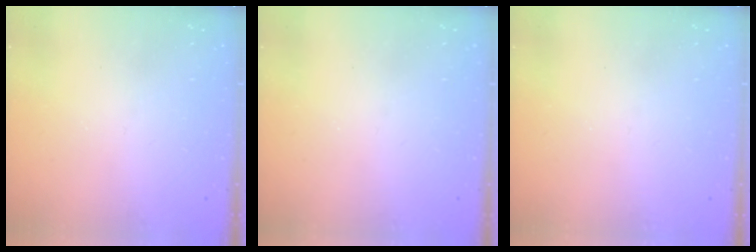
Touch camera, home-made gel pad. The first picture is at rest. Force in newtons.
{"total": 0.0}
{"total": 0.0}